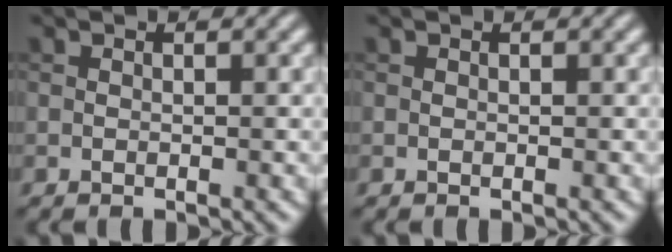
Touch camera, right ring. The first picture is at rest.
{"total": 0.0}